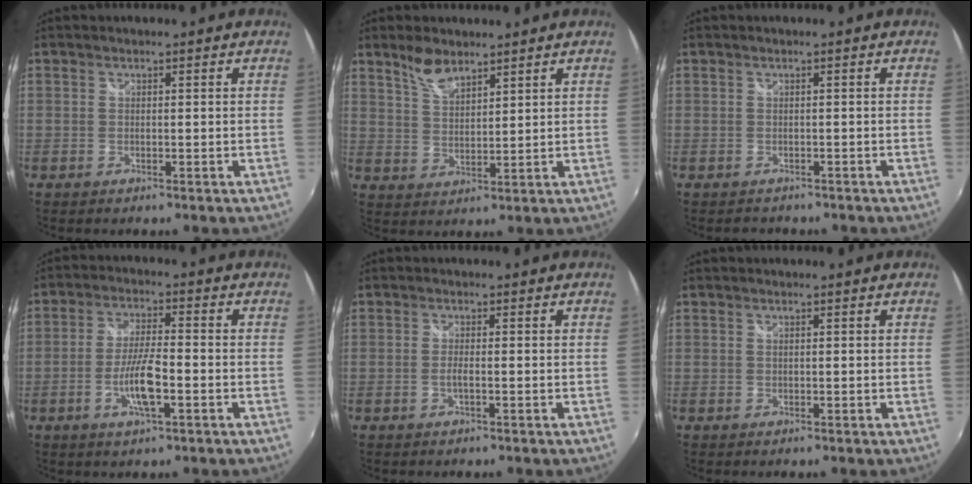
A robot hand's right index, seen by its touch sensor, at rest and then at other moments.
{"total": 5.6, "force": [4.4, 2.1, 2.8], "torque": [-0.049, 0.003, 0.086]}
{"total": 1.6, "force": [-1.2, 1.1, 0.1], "torque": [-0.006, -0.002, -0.015]}
{"total": 7.5, "force": [-2.9, 1.4, 6.8], "torque": [-0.137, -0.005, -0.053]}
{"total": 1.4, "force": [-0.6, 0.0, 1.2], "torque": [-0.025, -0.002, -0.012]}
{"total": 0.0}